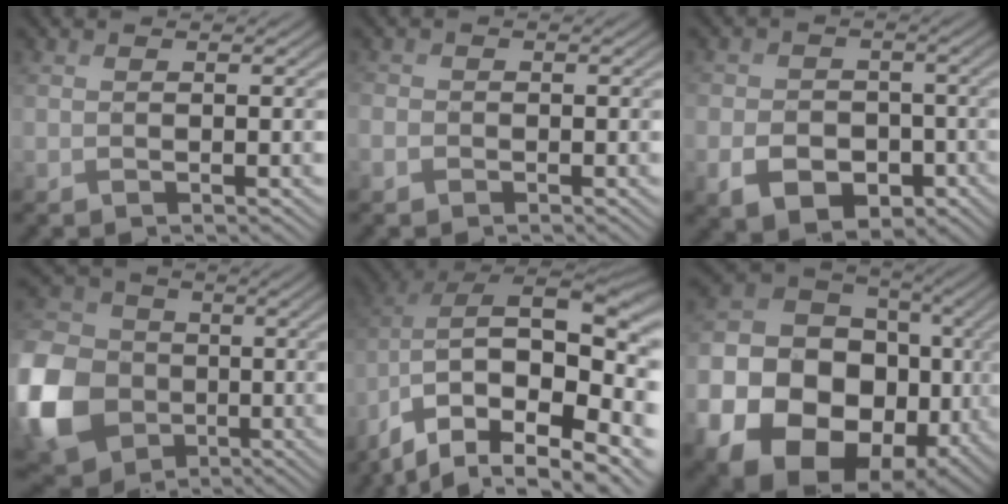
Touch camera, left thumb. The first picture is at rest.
{"total": 1.7, "force": [-0.9, 1.4, 0.5], "torque": [-0.013, -0.004, -0.025]}
{"total": 6.7, "force": [-2.7, 5.2, 3.2], "torque": [-0.059, -0.019, -0.054]}
{"total": 15.1, "force": [-3.9, 12.2, 7.9], "torque": [-0.237, -0.014, -0.095]}
{"total": 16.8, "force": [-8.1, 8.4, 12.1], "torque": [-0.269, -0.030, -0.111]}
{"total": 23.8, "force": [-6.5, 20.2, 10.9], "torque": [-0.261, -0.058, -0.110]}